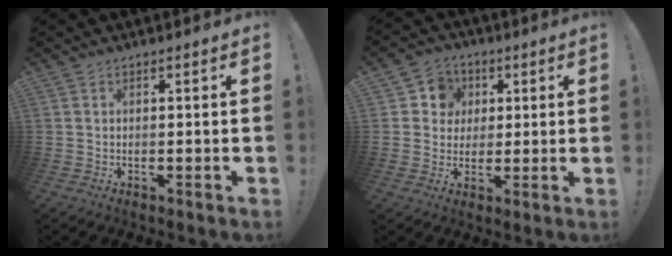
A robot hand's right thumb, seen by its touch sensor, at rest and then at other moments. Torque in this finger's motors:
{"motor_torque": [0.42, 1.23, 0.12, -0.13, -0.03]}